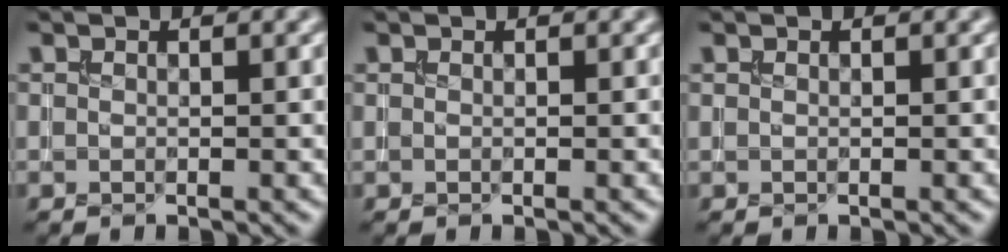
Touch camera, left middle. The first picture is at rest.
{"total": 0.0}
{"total": 0.0}